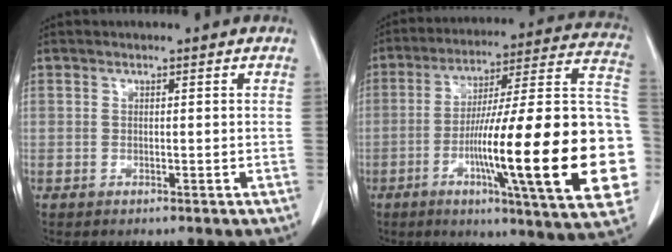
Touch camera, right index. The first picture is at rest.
{"total": 31.1, "force": [-6.6, 2.7, 30.2], "torque": [-0.358, 0.000, -0.108]}